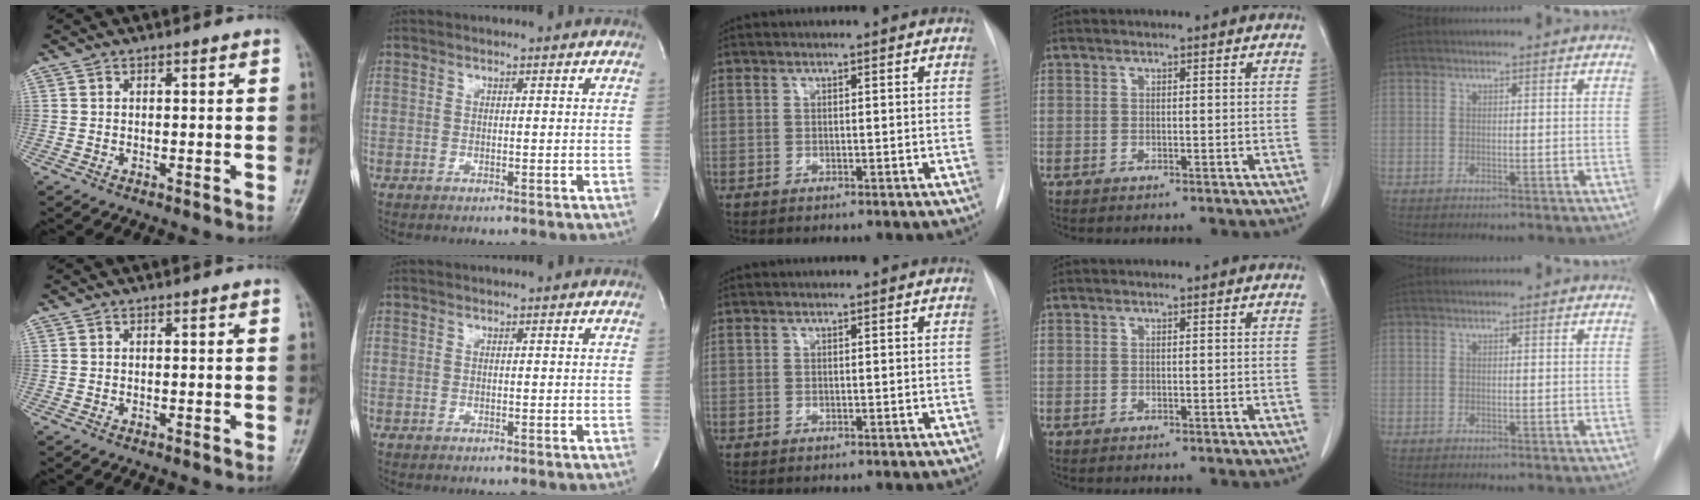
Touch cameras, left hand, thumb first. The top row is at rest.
{}